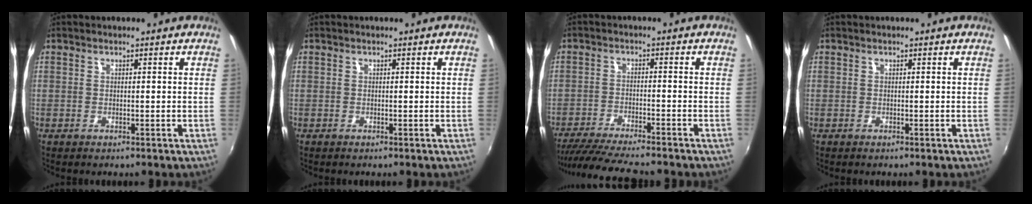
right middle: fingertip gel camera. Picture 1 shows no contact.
{"total": 0.0}
{"total": 12.9, "force": [-11.5, 0.9, 5.9], "torque": [-0.128, -0.021, -0.189]}
{"total": 0.0}